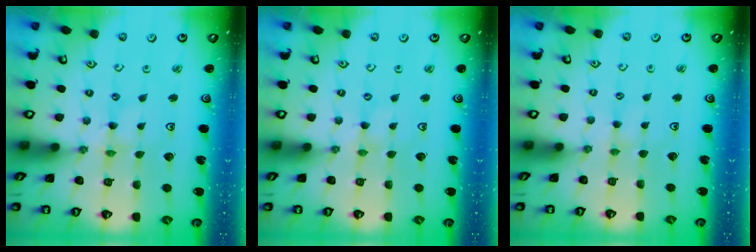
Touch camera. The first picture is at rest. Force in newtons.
{"total": 0.0}
{"total": 1.7, "press": 1.7, "slide": 0.3}